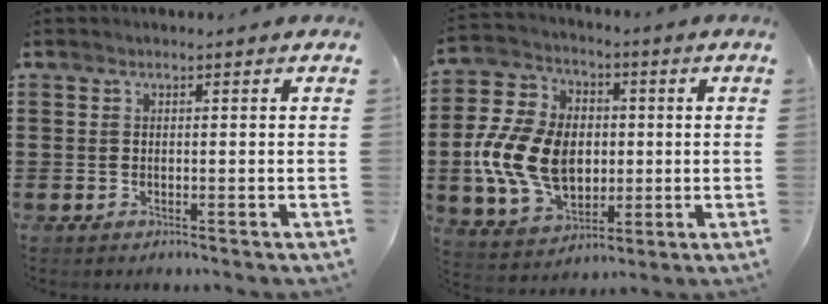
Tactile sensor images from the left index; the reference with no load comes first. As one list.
[{"total": 12.8, "force": [-1.1, 9.5, 8.5], "torque": [-0.206, 0.020, -0.016]}]